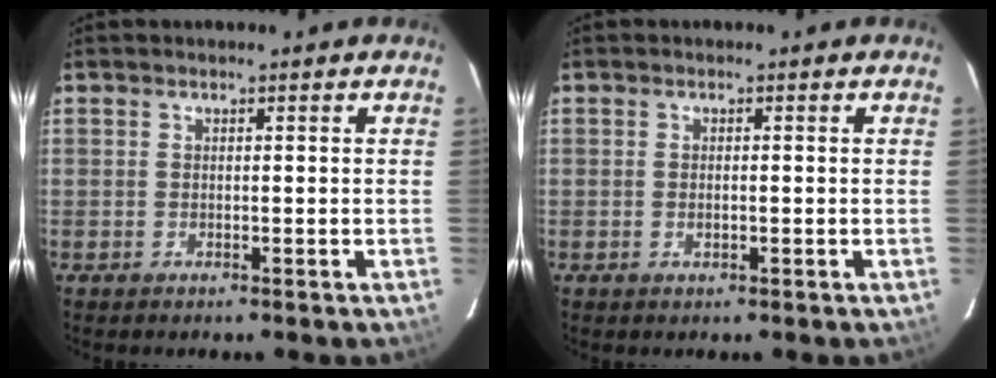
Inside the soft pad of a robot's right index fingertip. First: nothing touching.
{"total": 1.1, "force": [-0.2, 0.5, 0.9], "torque": [-0.018, 0.001, -0.004]}